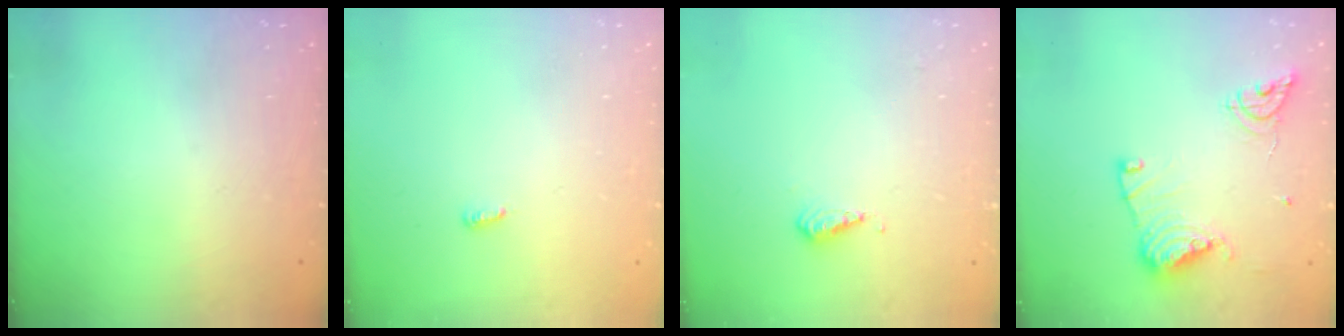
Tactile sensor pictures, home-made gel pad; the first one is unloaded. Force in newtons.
{"total": 2.9, "press": 2.9, "slide": 0.3}
{"total": 3.7, "press": 3.6, "slide": 1.0}
{"total": 13.4, "press": 13.3, "slide": 1.4}